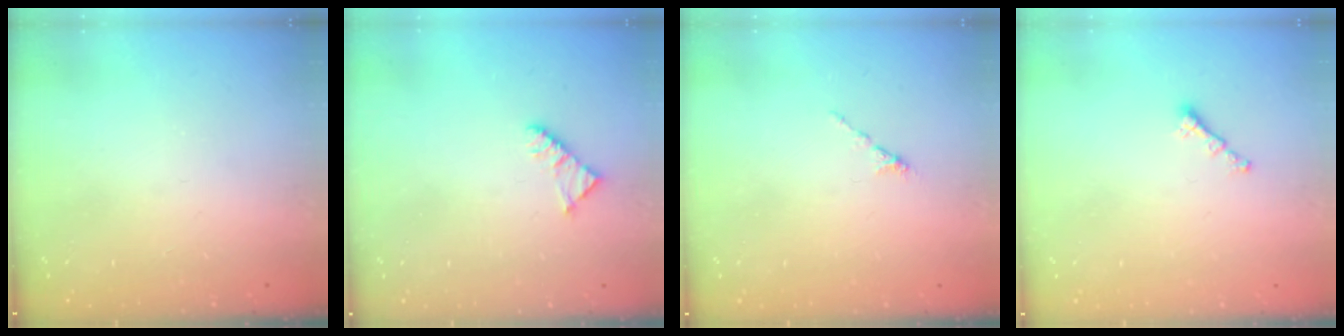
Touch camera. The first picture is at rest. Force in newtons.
{"total": 2.3, "press": 2.3, "slide": 0.4}
{"total": 0.0}
{"total": 0.7, "press": 0.6, "slide": 0.4}